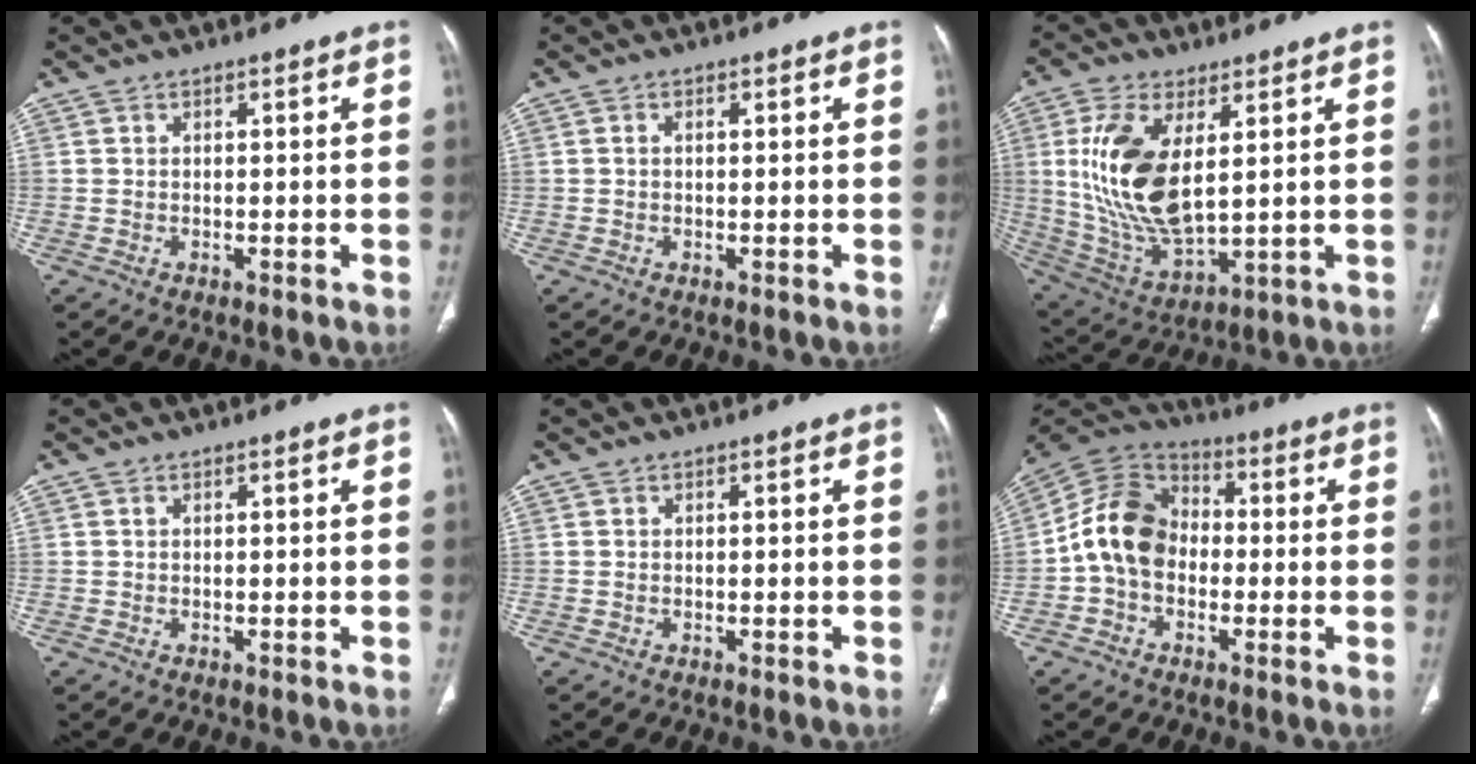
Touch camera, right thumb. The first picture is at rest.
{"total": 0.6, "force": [0.1, 0.4, 0.5], "torque": [-0.014, 0.005, 0.002]}
{"total": 17.3, "force": [3.7, 8.2, 14.8], "torque": [-0.298, -0.022, 0.086]}
{"total": 0.0}
{"total": 0.0}
{"total": 12.2, "force": [-1.5, 9.4, 7.7], "torque": [-0.134, 0.035, -0.043]}